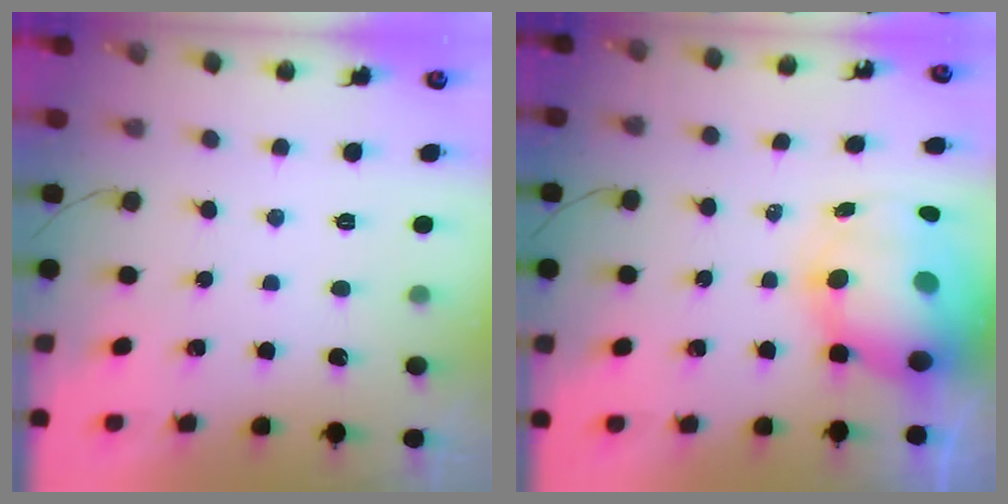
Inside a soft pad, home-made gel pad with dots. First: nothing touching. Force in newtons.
{"total": 13.7, "press": 13.3, "slide": 3.3}